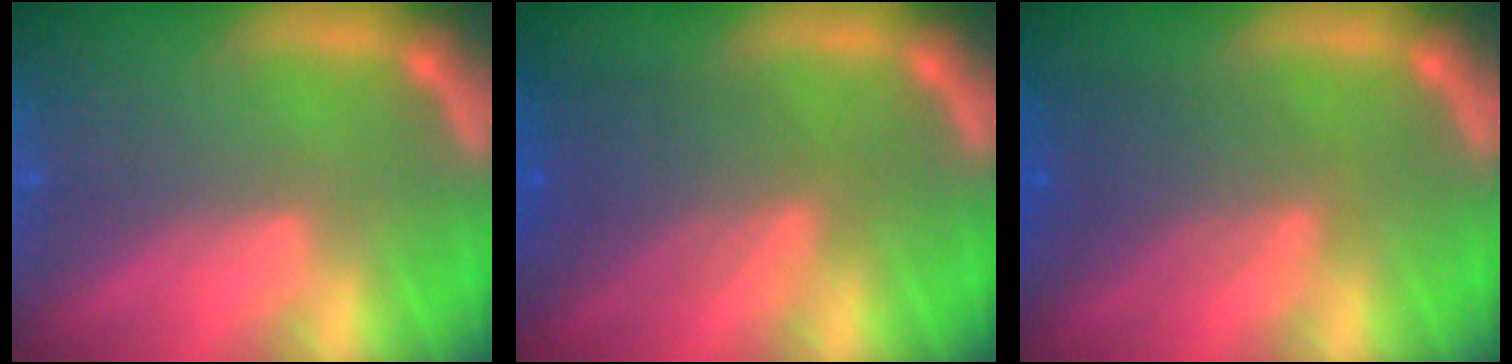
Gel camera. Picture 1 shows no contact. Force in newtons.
{"total": 5.5}
{"total": 4.5}